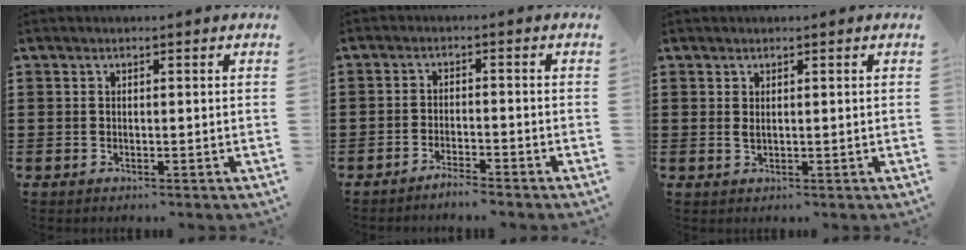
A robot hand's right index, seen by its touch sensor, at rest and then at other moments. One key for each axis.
{"total": 2.2, "fx": -2.2, "fy": -0.1, "fz": 0.3, "tx": -0.008, "ty": 0.004, "tz": -0.044}
{"total": 0.9, "fx": 0.4, "fy": 0.2, "fz": 0.7, "tx": -0.016, "ty": 0.002, "tz": 0.008}